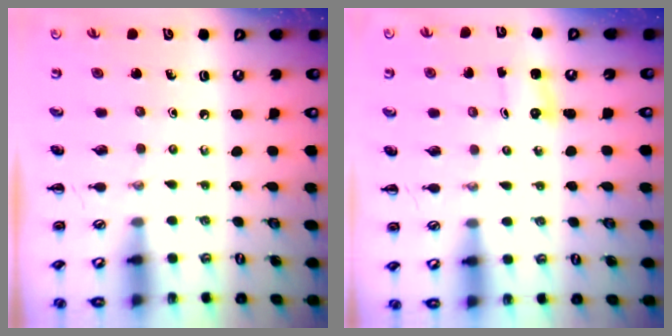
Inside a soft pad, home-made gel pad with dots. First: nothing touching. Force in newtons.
{"total": 0.9, "press": 0.9, "slide": 0.3}